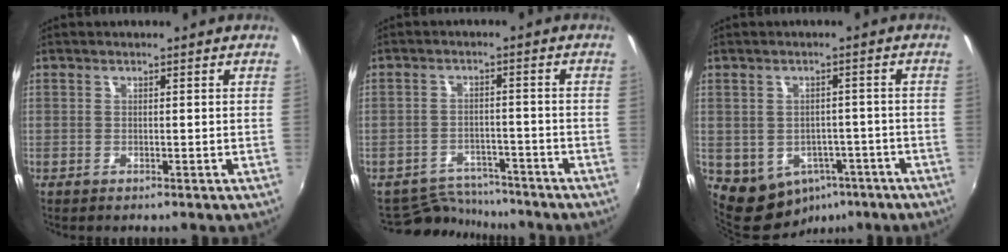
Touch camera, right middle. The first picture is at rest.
{"total": 7.6, "force": [-7.3, 2.2, 0.1], "torque": [-0.017, 0.007, -0.114]}
{"total": 9.0, "force": [-4.5, 7.2, 3.2], "torque": [-0.077, -0.001, -0.039]}